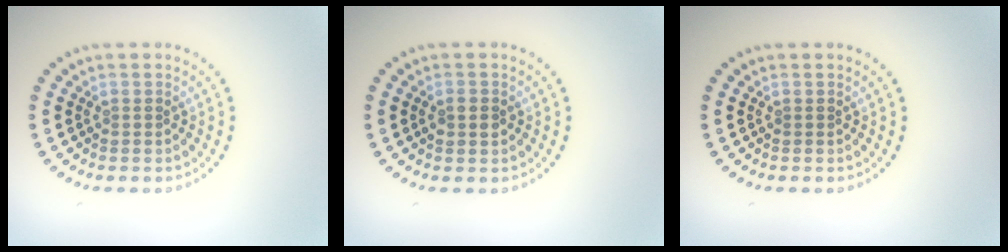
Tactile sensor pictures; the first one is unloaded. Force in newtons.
{"total": 1.9, "press": 1.9, "slide": 0.1}
{"total": 0.0}